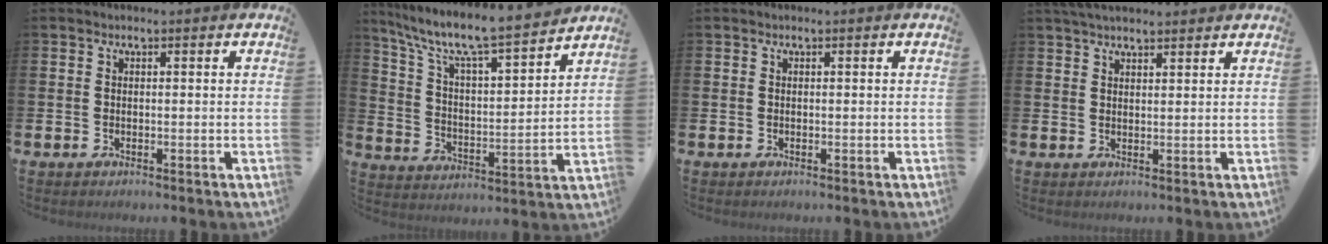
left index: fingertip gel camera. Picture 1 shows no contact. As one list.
[{"total": 8.7, "force": [7.8, 0.7, 3.7], "torque": [-0.107, -0.062, 0.128]}, {"total": 0.0}, {"total": 3.2, "force": [3.0, 0.6, 1.0], "torque": [-0.020, -0.007, 0.056]}]